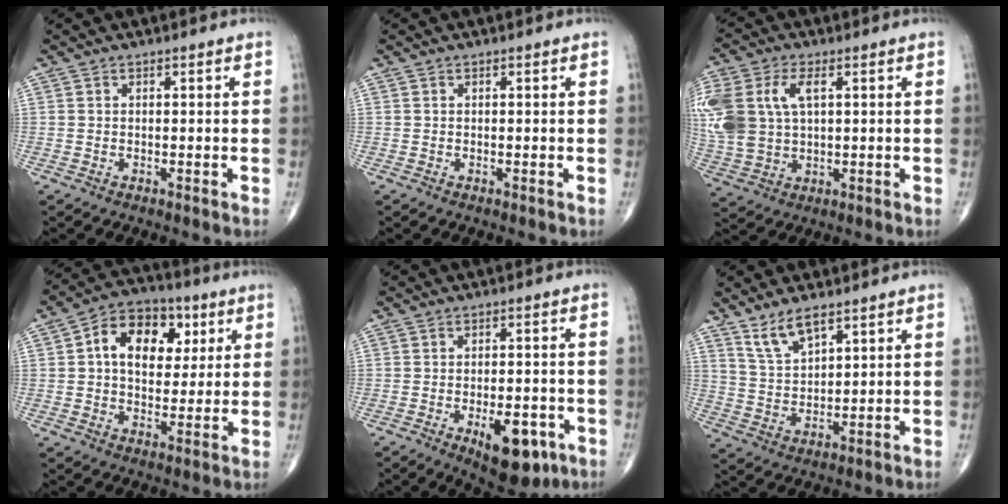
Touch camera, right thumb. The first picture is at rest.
{"total": 0.0}
{"total": 17.2, "force": [4.1, 10.7, 12.8], "torque": [-0.318, 0.011, 0.083]}
{"total": 13.9, "force": [3.7, 9.5, 9.5], "torque": [-0.113, 0.007, 0.052]}
{"total": 10.6, "force": [-4.6, 4.8, 8.3], "torque": [-0.096, 0.010, -0.055]}
{"total": 6.7, "force": [4.8, 2.3, 4.1], "torque": [-0.072, -0.025, 0.098]}